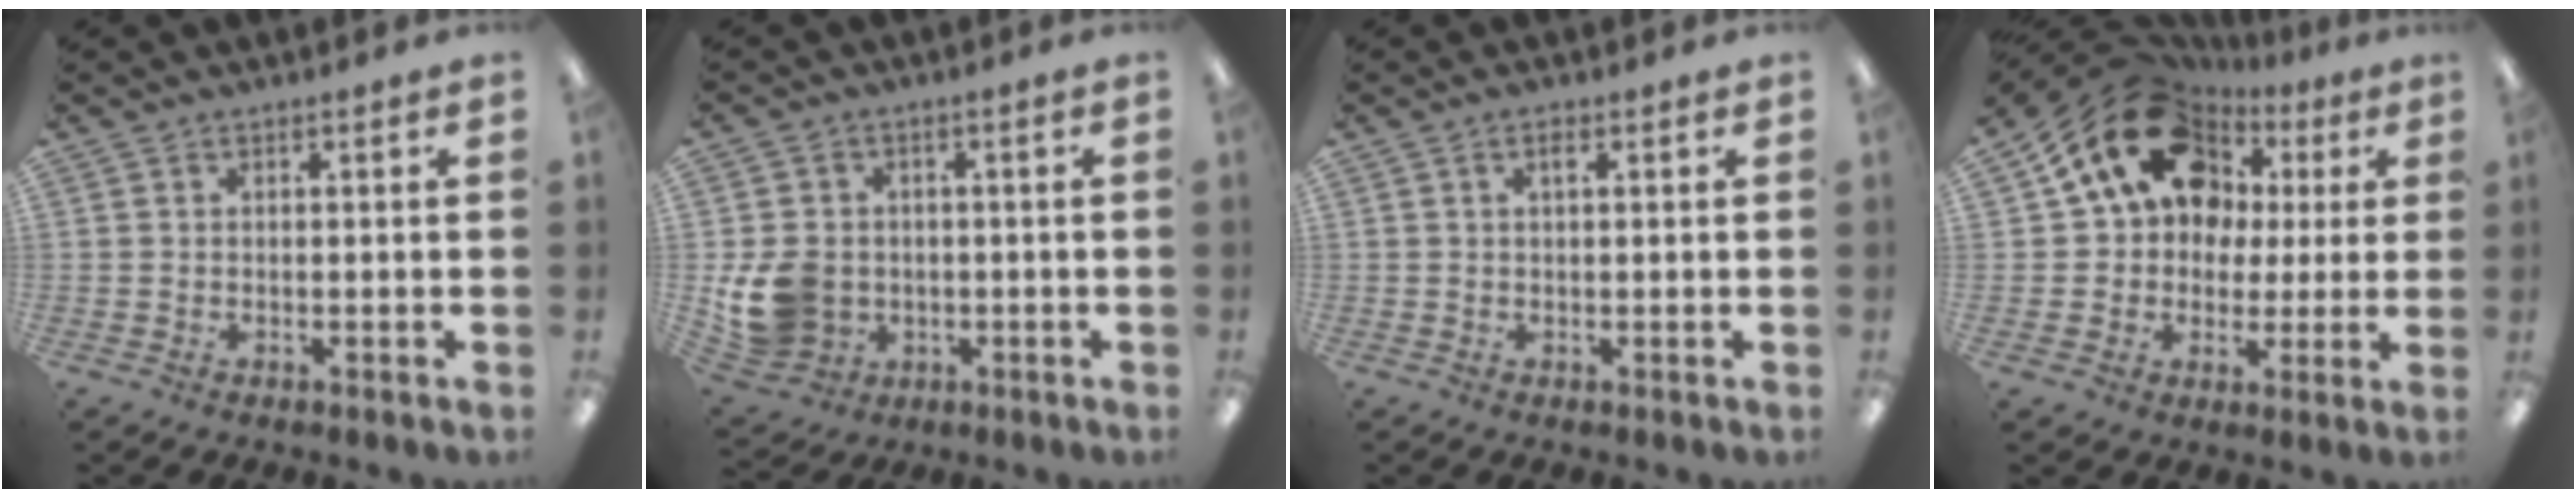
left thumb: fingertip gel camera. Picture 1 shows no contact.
{"total": 10.9, "force": [-1.3, 9.6, 5.0], "torque": [-0.115, 0.016, -0.014]}
{"total": 1.9, "force": [0.9, 0.8, 1.5], "torque": [-0.025, 0.002, 0.012]}
{"total": 19.1, "force": [8.5, 14.3, 9.4], "torque": [-0.166, -0.030, 0.160]}